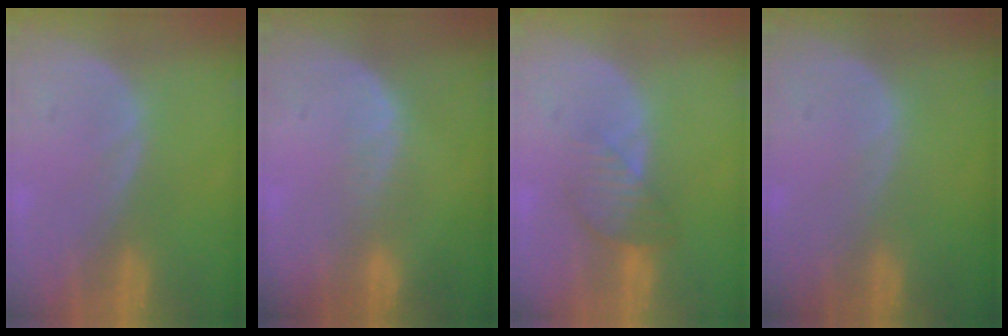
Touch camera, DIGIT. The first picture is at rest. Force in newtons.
{"total": 2.3, "press": 1.6, "slide": 1.6}
{"total": 4.3, "press": 3.7, "slide": 2.1}
{"total": 0.0}